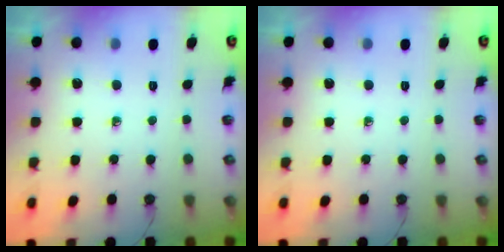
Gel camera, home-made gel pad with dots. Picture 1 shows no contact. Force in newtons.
{"total": 0.0}